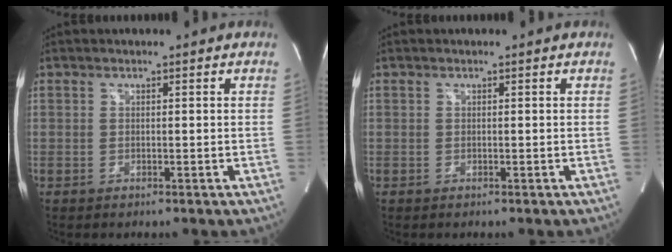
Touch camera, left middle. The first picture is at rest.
{"total": 0.0}